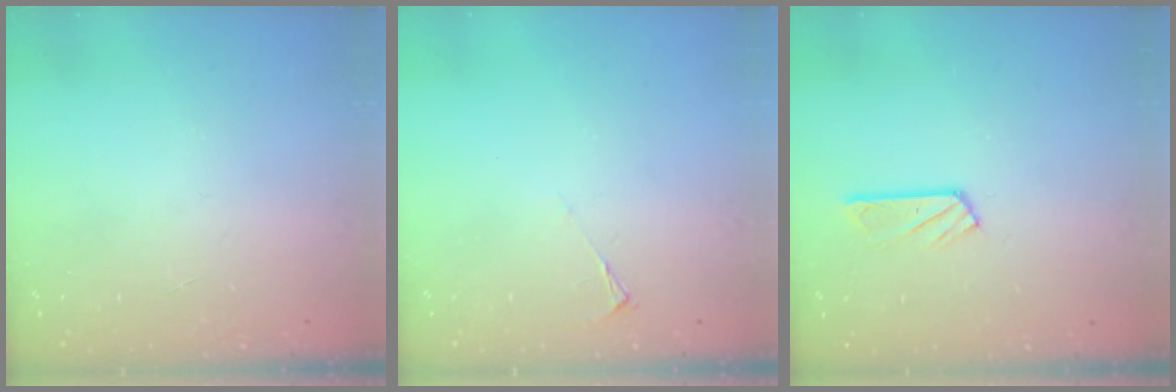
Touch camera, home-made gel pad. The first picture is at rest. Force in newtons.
{"total": 2.1, "press": 2.0, "slide": 0.4}
{"total": 4.7, "press": 4.6, "slide": 0.3}